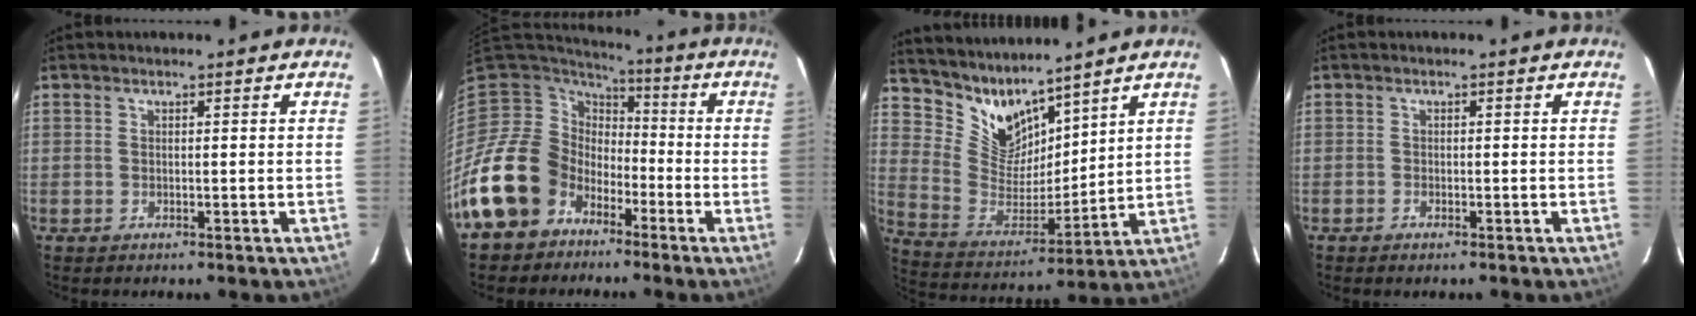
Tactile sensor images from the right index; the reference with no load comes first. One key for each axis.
{"total": 14.5, "fx": -7.7, "fy": 11.6, "fz": 4.3, "tx": -0.111, "ty": 0.016, "tz": -0.136}
{"total": 10.5, "fx": 9.3, "fy": 4.0, "fz": 3.1, "tx": -0.067, "ty": -0.017, "tz": 0.193}
{"total": 0.8, "fx": -0.7, "fy": 0.3, "fz": 0.4, "tx": -0.010, "ty": -0.002, "tz": -0.015}